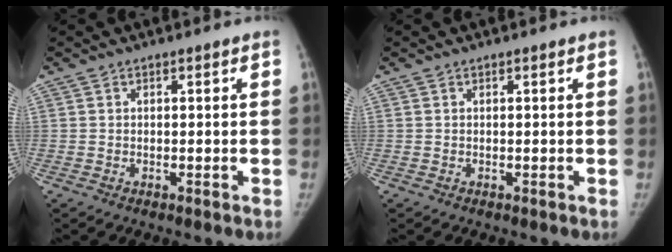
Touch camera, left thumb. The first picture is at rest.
{"total": 0.0}